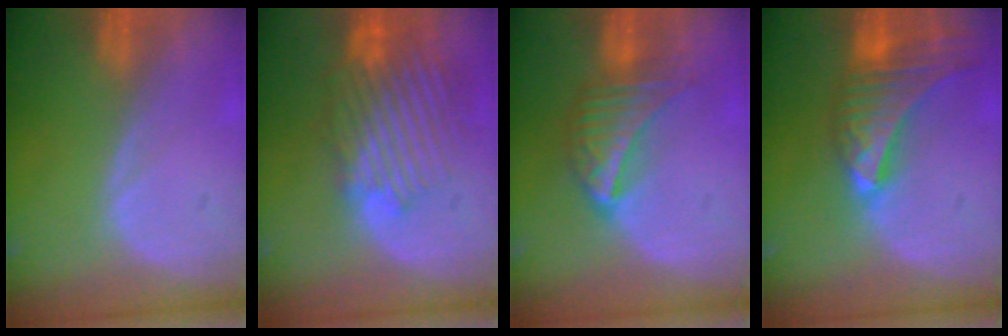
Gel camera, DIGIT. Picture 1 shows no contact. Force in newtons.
{"total": 10.2, "press": 9.1, "slide": 4.7}
{"total": 7.2, "press": 6.4, "slide": 3.3}
{"total": 9.8, "press": 8.7, "slide": 4.5}